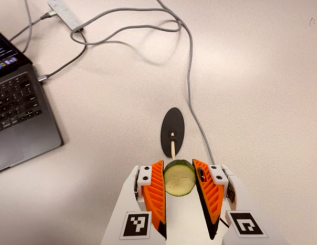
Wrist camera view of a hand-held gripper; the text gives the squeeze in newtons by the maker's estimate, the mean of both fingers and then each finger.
{"total": 12.9, "left": 14.0, "right": 11.9}